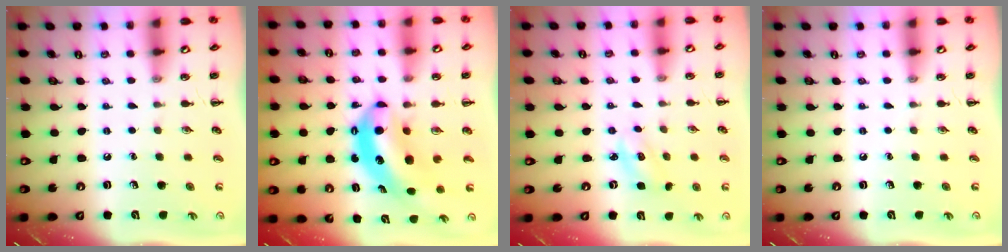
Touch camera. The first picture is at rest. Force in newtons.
{"total": 7.9, "press": 7.7, "slide": 2.0}
{"total": 2.8, "press": 2.7, "slide": 0.7}
{"total": 0.0}